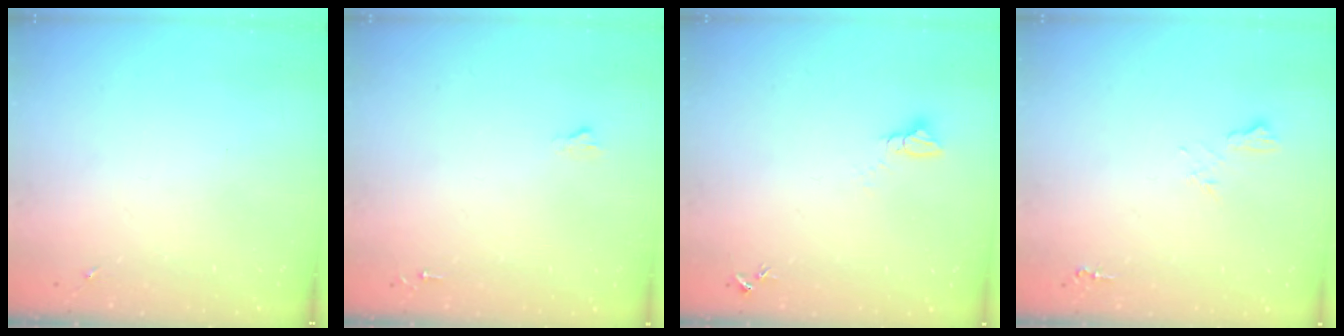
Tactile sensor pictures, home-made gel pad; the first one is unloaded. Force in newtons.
{"total": 1.6, "press": 1.6, "slide": 0.2}
{"total": 2.8, "press": 2.8, "slide": 0.1}
{"total": 5.8, "press": 5.8, "slide": 0.7}